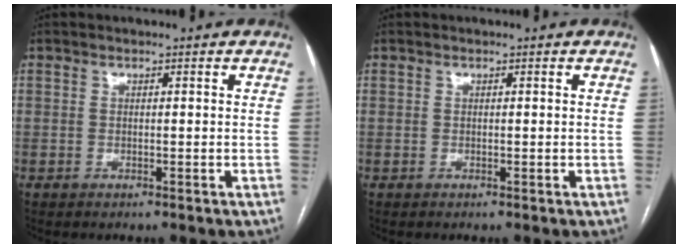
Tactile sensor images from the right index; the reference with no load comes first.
{"total": 0.0}